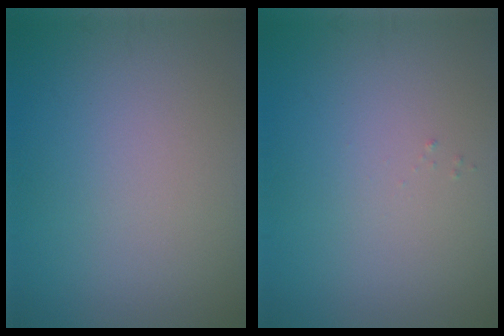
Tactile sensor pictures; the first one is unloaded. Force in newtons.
{"total": 0.0}